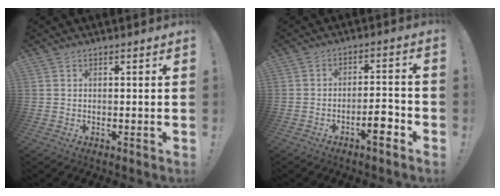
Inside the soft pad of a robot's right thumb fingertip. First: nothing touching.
{"total": 7.0, "force": [-4.1, 2.0, 5.3], "torque": [-0.067, 0.022, -0.069]}